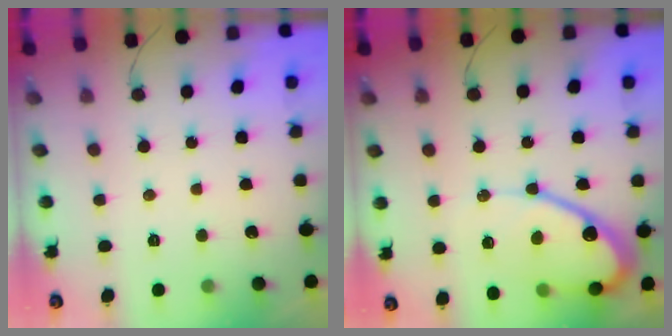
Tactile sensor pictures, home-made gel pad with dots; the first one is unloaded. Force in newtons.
{"total": 12.6, "press": 12.5, "slide": 1.0}